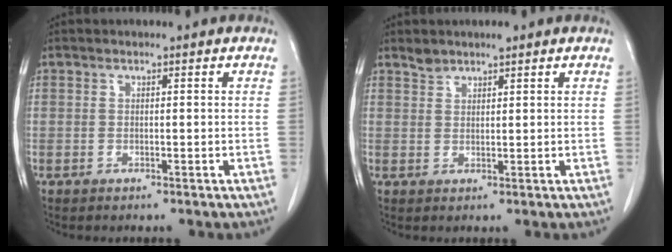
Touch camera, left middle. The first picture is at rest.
{"total": 2.0, "force": [1.8, 0.6, 0.7], "torque": [-0.014, 0.007, 0.032]}